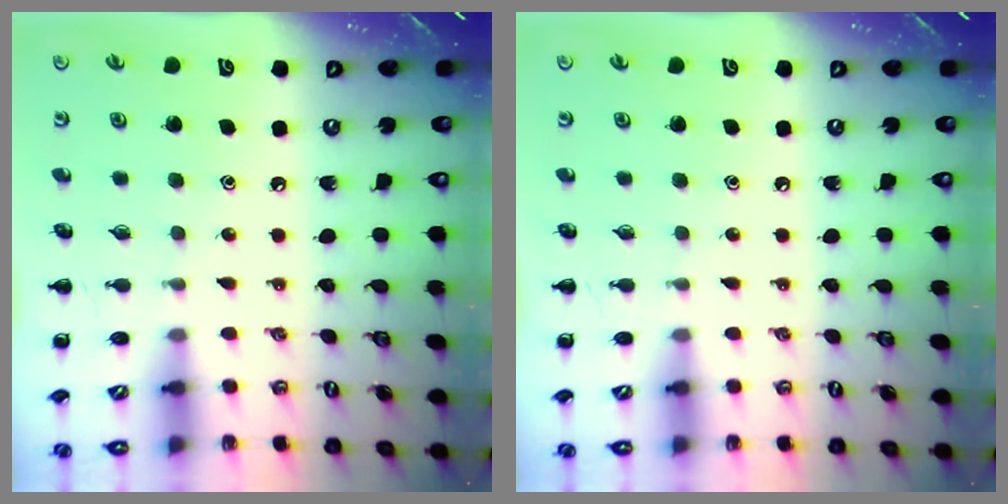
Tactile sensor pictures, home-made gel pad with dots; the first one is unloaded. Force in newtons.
{"total": 0.0}